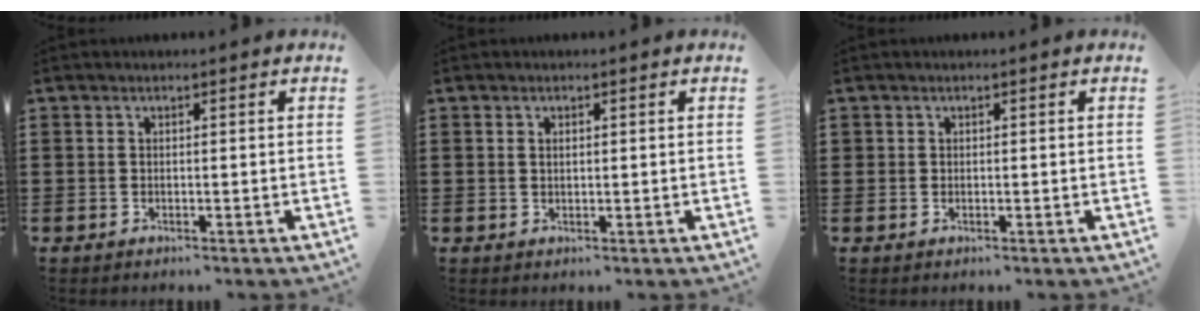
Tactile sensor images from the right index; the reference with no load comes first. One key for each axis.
{"total": 0.8, "fx": 0.2, "fy": 0.5, "fz": 0.6, "tx": -0.015, "ty": 0.002, "tz": 0.005}
{"total": 0.6, "fx": 0.2, "fy": 0.6, "fz": 0.1, "tx": -0.003, "ty": 0.004, "tz": 0.003}